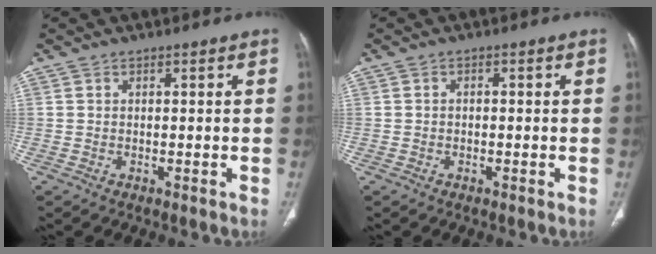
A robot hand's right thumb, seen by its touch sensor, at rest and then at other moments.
{"total": 0.7, "force": [-0.2, 0.5, 0.4], "torque": [-0.004, 0.002, -0.006]}